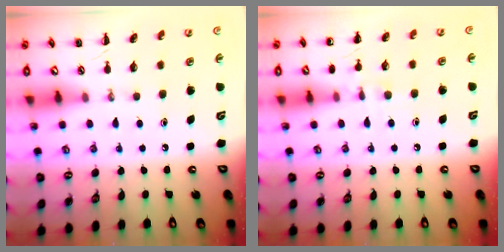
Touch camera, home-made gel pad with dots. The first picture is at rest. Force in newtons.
{"total": 7.2, "press": 7.0, "slide": 1.8}